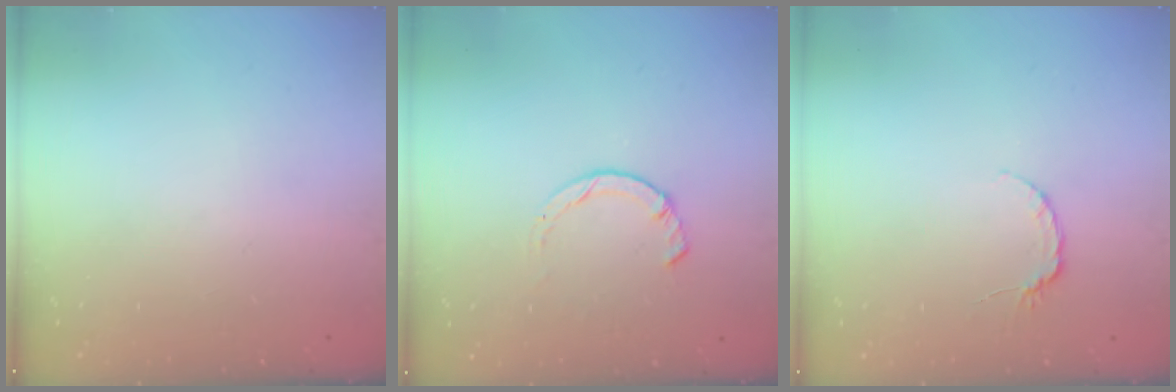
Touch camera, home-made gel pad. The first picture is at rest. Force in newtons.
{"total": 3.0, "press": 3.0, "slide": 0.4}
{"total": 4.0, "press": 4.0, "slide": 0.5}